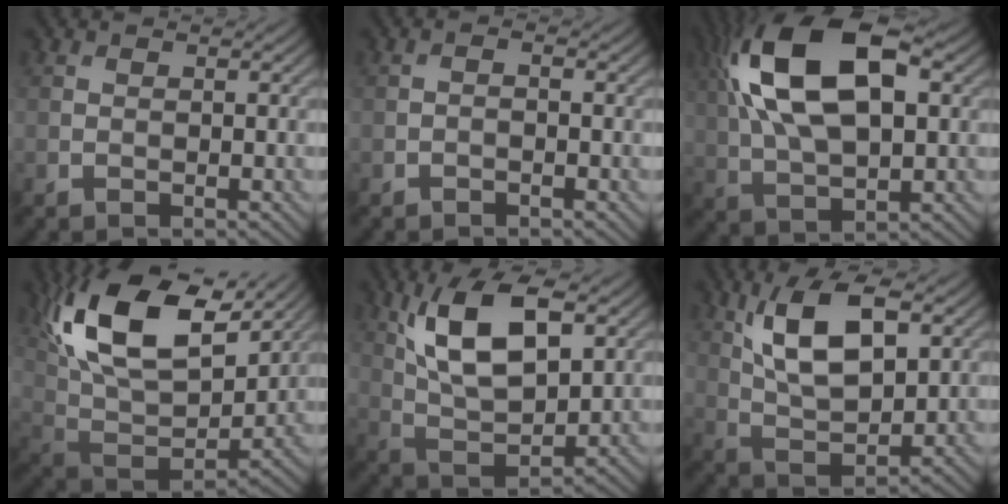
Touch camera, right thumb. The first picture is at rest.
{"total": 0.8, "force": [-0.6, 0.2, 0.5], "torque": [-0.009, 0.000, -0.012]}
{"total": 16.5, "force": [5.0, 8.1, 13.5], "torque": [-0.271, 0.026, 0.081]}
{"total": 17.7, "force": [9.0, 9.2, 12.1], "torque": [-0.270, 0.026, 0.163]}
{"total": 12.1, "force": [4.5, 5.5, 9.8], "torque": [-0.201, 0.005, 0.087]}
{"total": 10.9, "force": [3.9, 4.8, 8.9], "torque": [-0.181, 0.005, 0.076]}